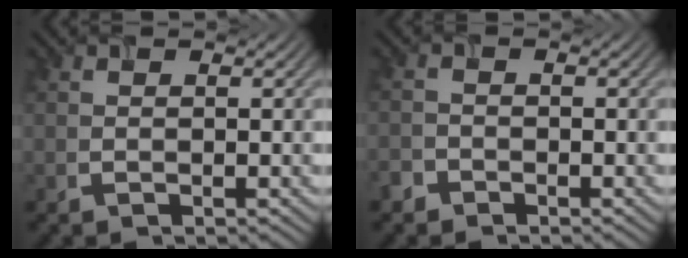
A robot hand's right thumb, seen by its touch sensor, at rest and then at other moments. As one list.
[{"total": 1.6, "force": [-1.3, 0.9, 0.2], "torque": [-0.002, 0.000, -0.031]}]